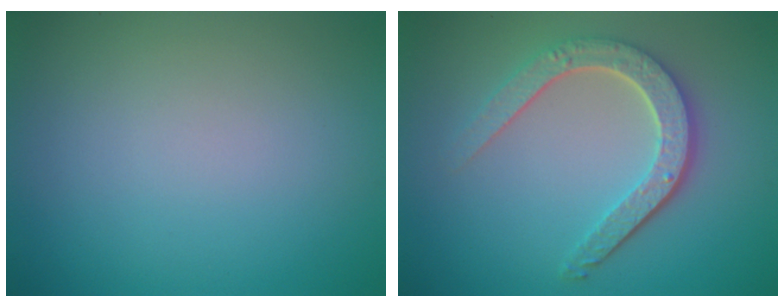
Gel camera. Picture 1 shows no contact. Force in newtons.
{"total": 4.9, "press": 3.7, "slide": 3.1}